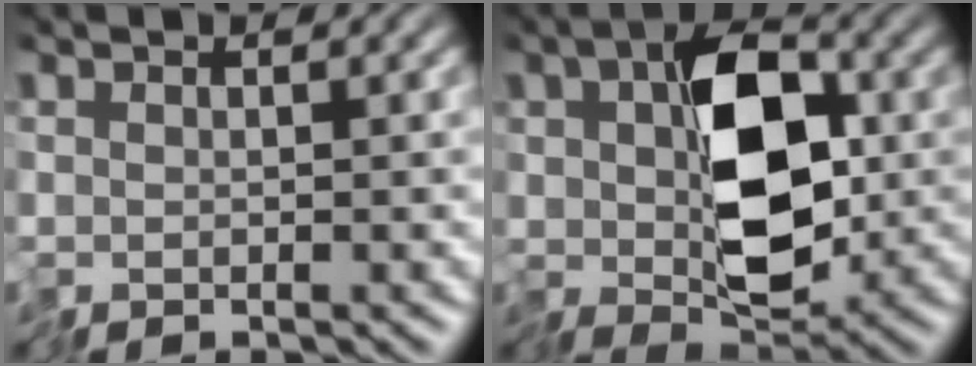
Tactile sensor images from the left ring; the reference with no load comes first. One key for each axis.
{"total": 9.1, "fx": 0.2, "fy": 5.2, "fz": 7.5, "tx": -0.126, "ty": -0.002, "tz": 0.003}